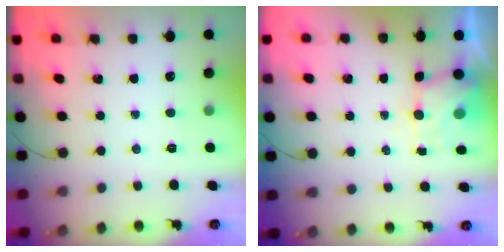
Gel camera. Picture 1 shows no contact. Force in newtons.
{"total": 4.9, "press": 4.8, "slide": 0.9}